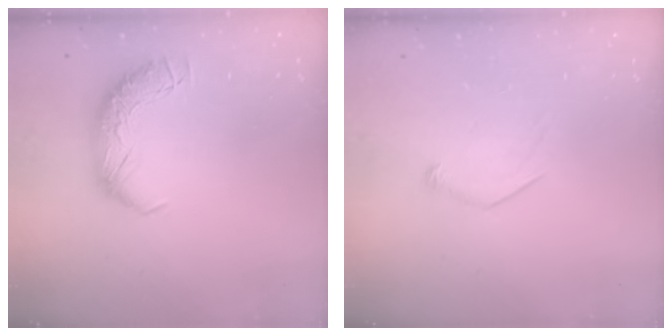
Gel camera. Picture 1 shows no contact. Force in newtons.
{"total": 7.8, "press": 7.8, "slide": 0.6}